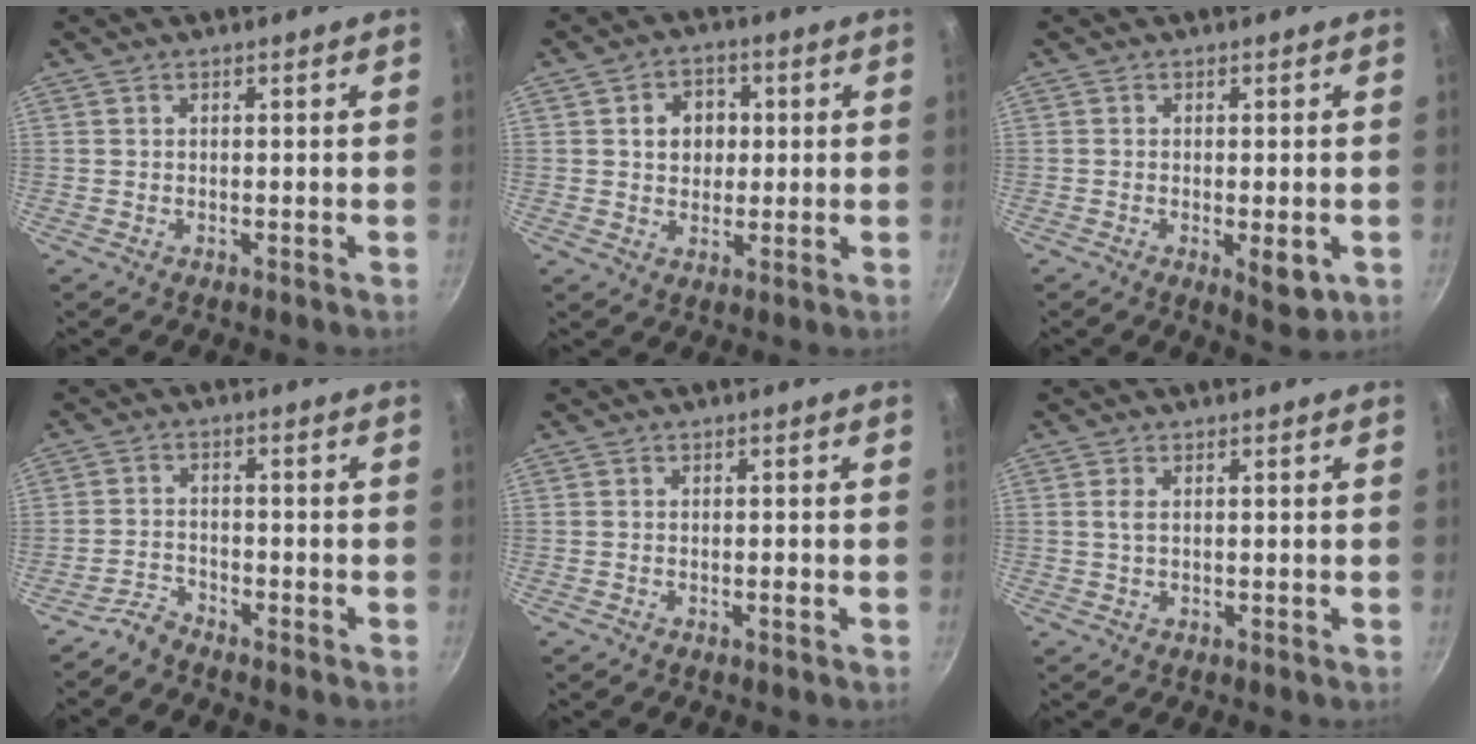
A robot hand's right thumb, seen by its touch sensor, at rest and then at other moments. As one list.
[{"total": 6.4, "force": [1.1, 5.4, 3.4], "torque": [-0.025, 0.006, 0.010]}, {"total": 4.9, "force": [-1.3, 1.8, 4.3], "torque": [-0.060, -0.008, -0.014]}, {"total": 3.0, "force": [-2.9, 0.7, 0.5], "torque": [-0.010, 0.023, -0.062]}, {"total": 0.7, "force": [-0.3, 0.3, 0.6], "torque": [-0.011, 0.003, -0.007]}, {"total": 1.4, "force": [0.2, 0.6, 1.2], "torque": [-0.026, 0.001, 0.004]}]